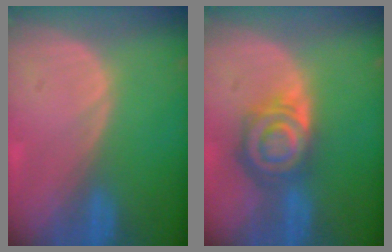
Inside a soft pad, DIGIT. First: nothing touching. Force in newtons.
{"total": 7.9, "press": 7.0, "slide": 3.8}